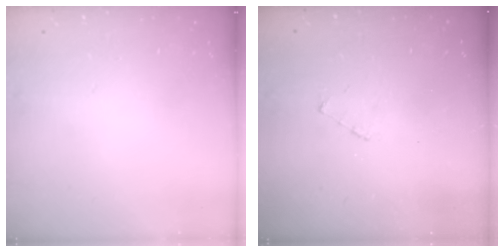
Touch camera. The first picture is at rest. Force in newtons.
{"total": 2.6, "press": 2.6, "slide": 0.2}